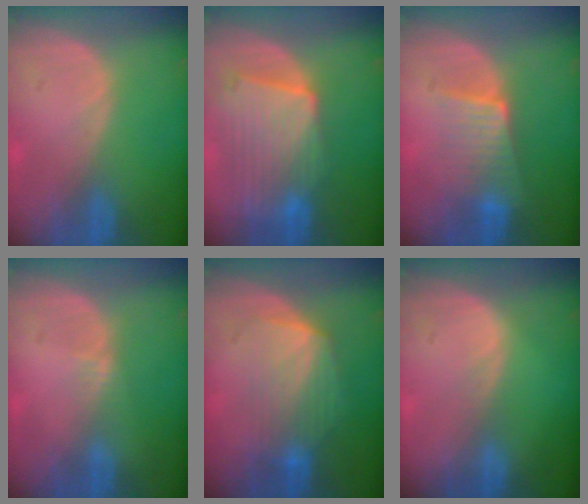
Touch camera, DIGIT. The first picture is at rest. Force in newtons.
{"total": 10.4, "press": 9.1, "slide": 5.0}
{"total": 6.4, "press": 5.7, "slide": 2.9}
{"total": 0.8, "press": 0.8, "slide": 0.4}
{"total": 6.9, "press": 6.9, "slide": 0.6}
{"total": 0.6, "press": 0.6, "slide": 0.1}